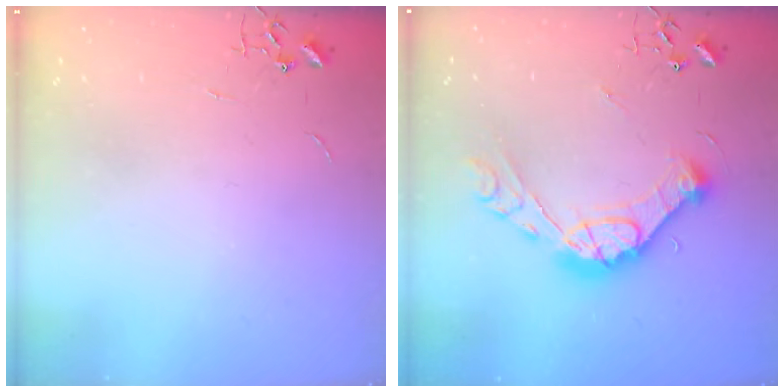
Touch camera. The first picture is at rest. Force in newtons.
{"total": 15.3, "press": 15.2, "slide": 1.5}